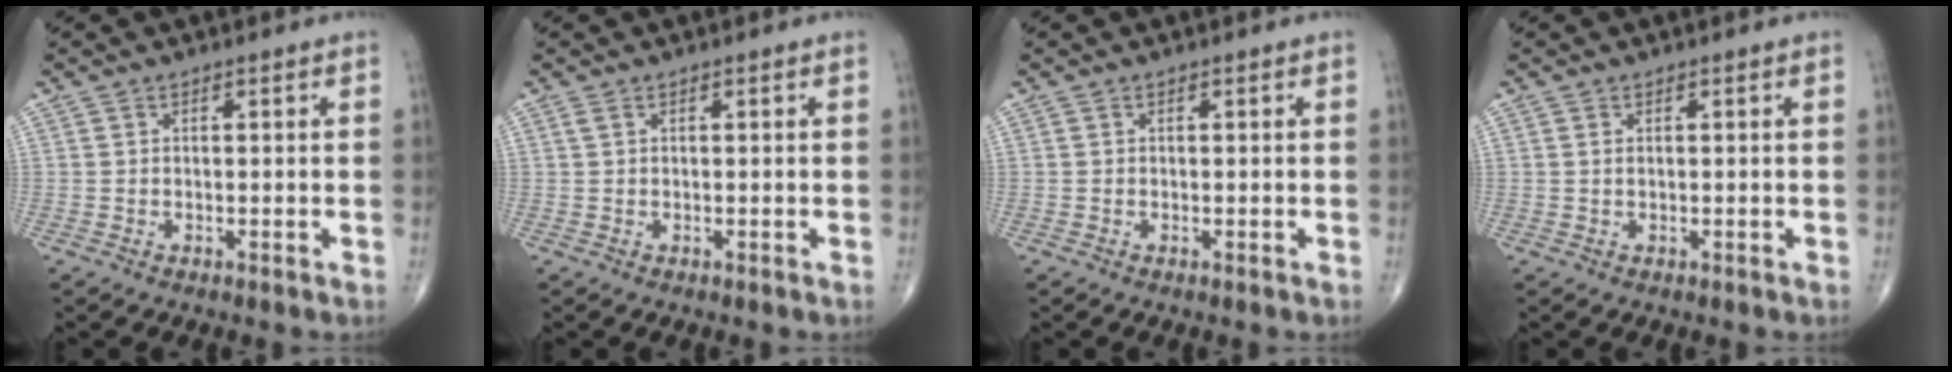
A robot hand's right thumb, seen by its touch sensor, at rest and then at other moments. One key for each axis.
{"total": 0.6, "fx": 0.3, "fy": 0.2, "fz": 0.5, "tx": -0.016, "ty": 0.007, "tz": 0.006}
{"total": 0.0}
{"total": 0.5, "fx": 0.2, "fy": 0.2, "fz": 0.4, "tx": -0.011, "ty": 0.001, "tz": 0.004}